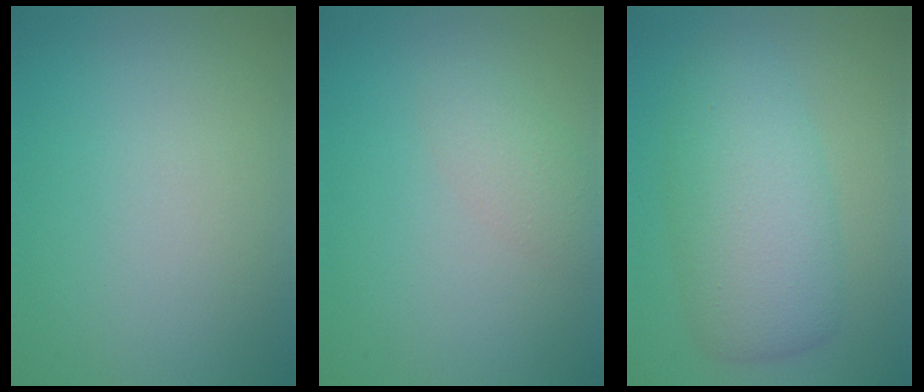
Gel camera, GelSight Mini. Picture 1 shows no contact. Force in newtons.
{"total": 1.8, "press": 1.8, "slide": 0.1}
{"total": 6.6, "press": 6.6, "slide": 0.0}